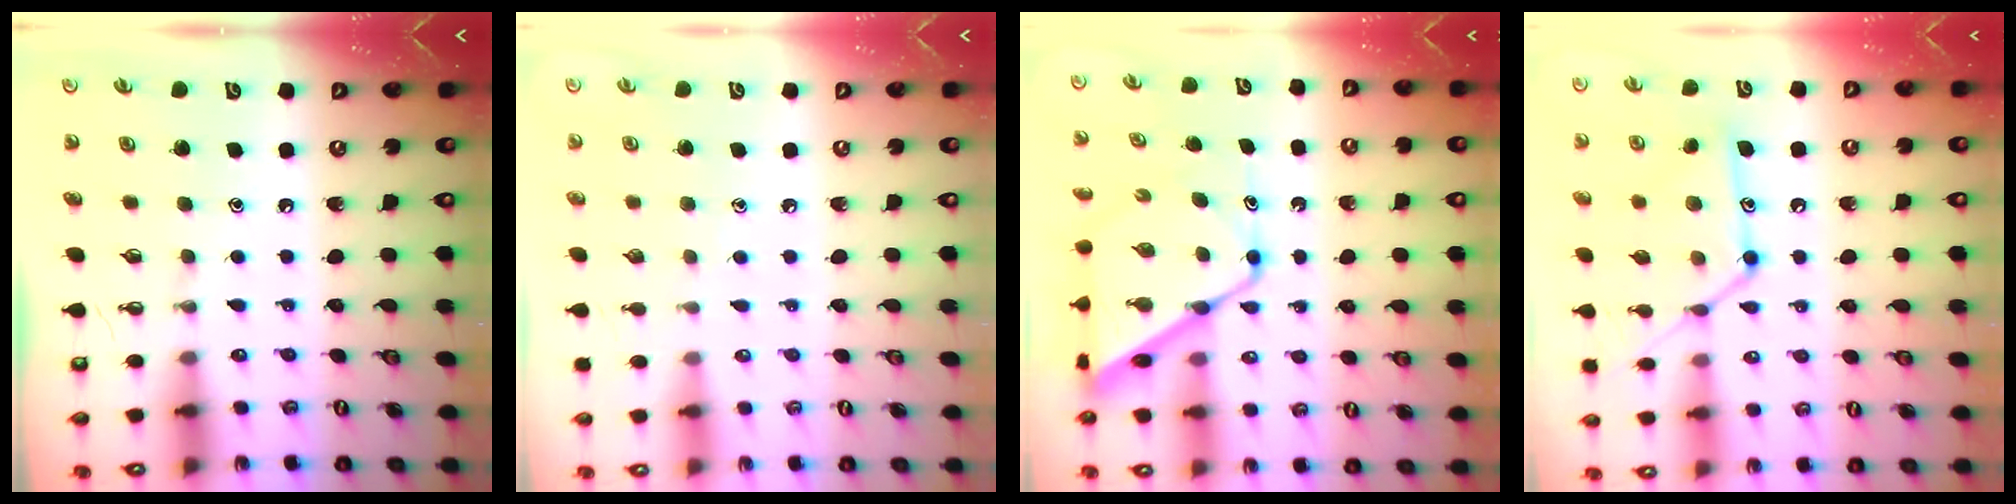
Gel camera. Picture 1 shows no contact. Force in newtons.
{"total": 3.3, "press": 3.2, "slide": 0.4}
{"total": 12.7, "press": 12.7, "slide": 0.8}
{"total": 15.1, "press": 15.1, "slide": 1.0}